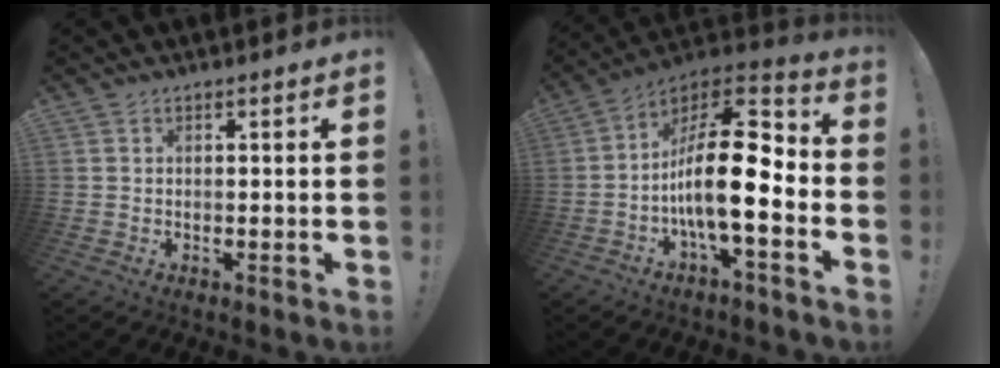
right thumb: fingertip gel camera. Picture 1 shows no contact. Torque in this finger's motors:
{"motor_torque": [1.37, 1.61, 1.52, -1.25, 0.48]}